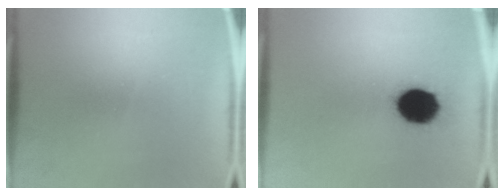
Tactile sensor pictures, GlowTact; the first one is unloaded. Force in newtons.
{"total": 14.1}